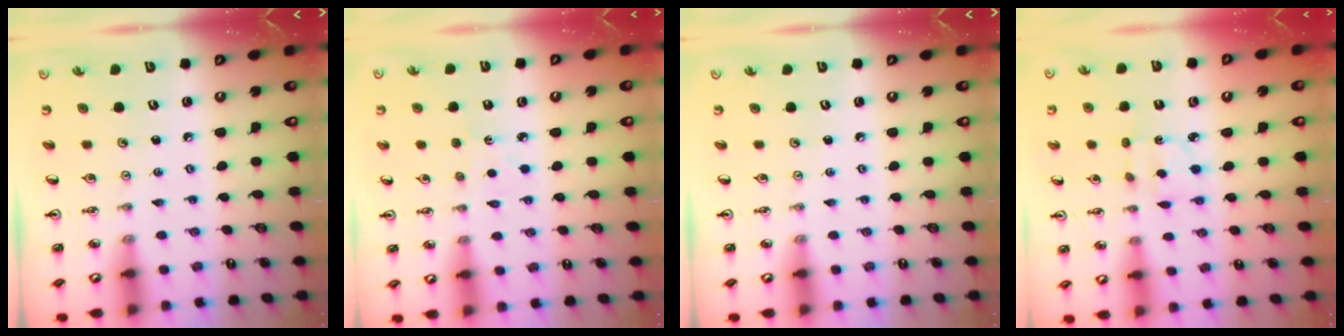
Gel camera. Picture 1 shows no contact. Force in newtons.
{"total": 2.9, "press": 2.9, "slide": 0.4}
{"total": 0.0}
{"total": 2.9, "press": 2.8, "slide": 0.8}